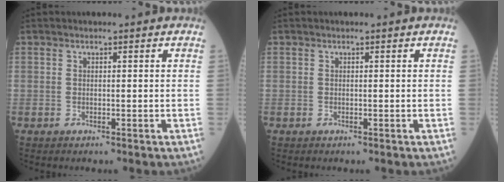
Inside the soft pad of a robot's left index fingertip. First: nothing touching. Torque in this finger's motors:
{"motor_torque": [-0.01, 0.01, 0.00, 0.00]}